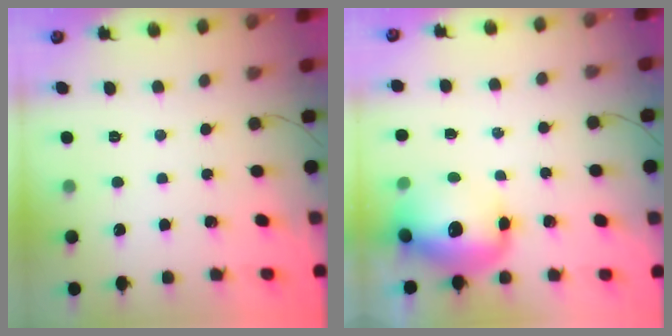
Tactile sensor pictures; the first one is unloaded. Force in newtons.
{"total": 13.9, "press": 13.5, "slide": 3.5}